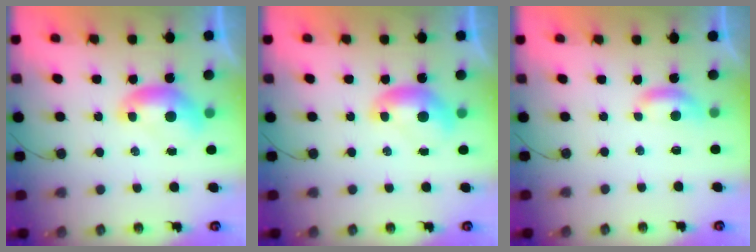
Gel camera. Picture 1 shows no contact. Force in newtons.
{"total": 0.0}
{"total": 2.5, "press": 2.5, "slide": 0.4}